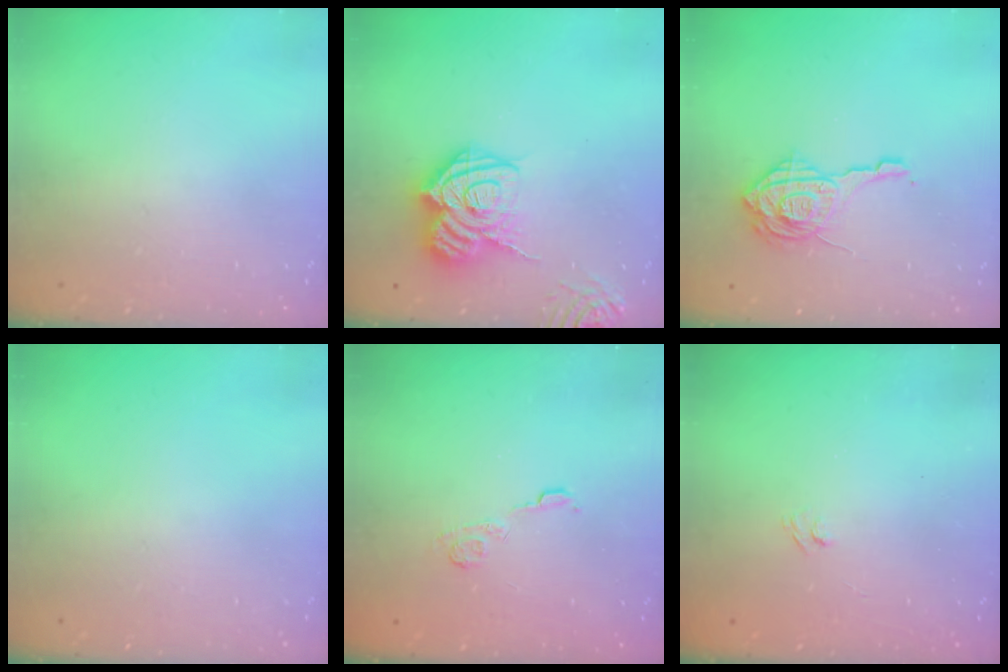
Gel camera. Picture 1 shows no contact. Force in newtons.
{"total": 17.0, "press": 16.9, "slide": 2.1}
{"total": 13.9, "press": 13.8, "slide": 1.5}
{"total": 0.0}
{"total": 5.4, "press": 5.2, "slide": 1.6}
{"total": 2.2, "press": 2.0, "slide": 1.0}